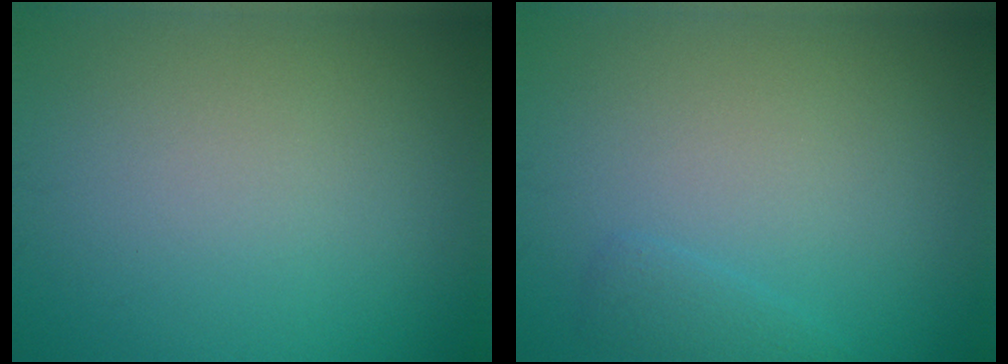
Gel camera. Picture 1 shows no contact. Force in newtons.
{"total": 1.1, "press": 1.1, "slide": 0.1}